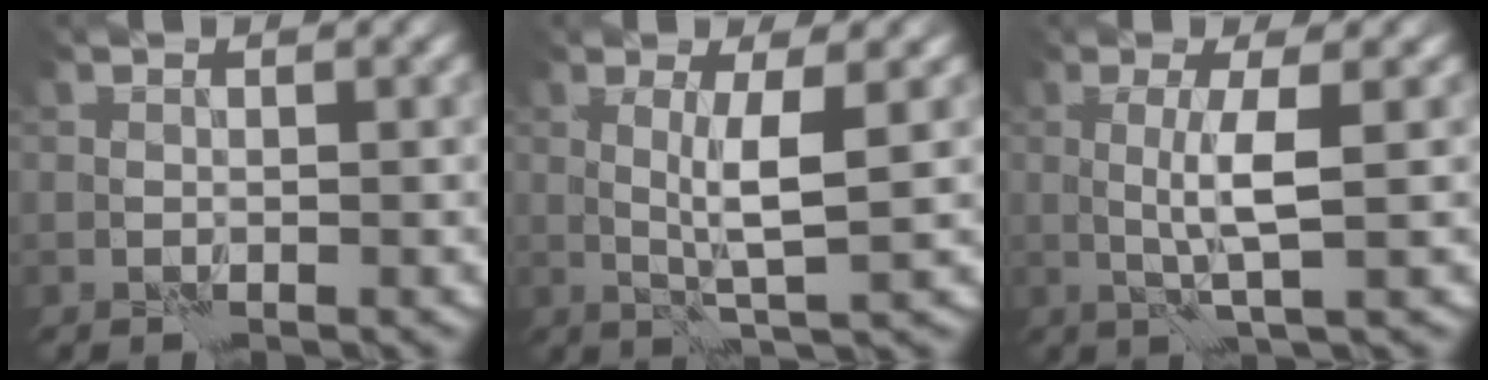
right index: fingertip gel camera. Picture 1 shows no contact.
{"total": 3.5, "force": [0.8, 0.1, 3.4], "torque": [-0.065, -0.005, 0.018]}
{"total": 3.1, "force": [0.5, 0.1, 3.1], "torque": [-0.060, -0.003, 0.010]}